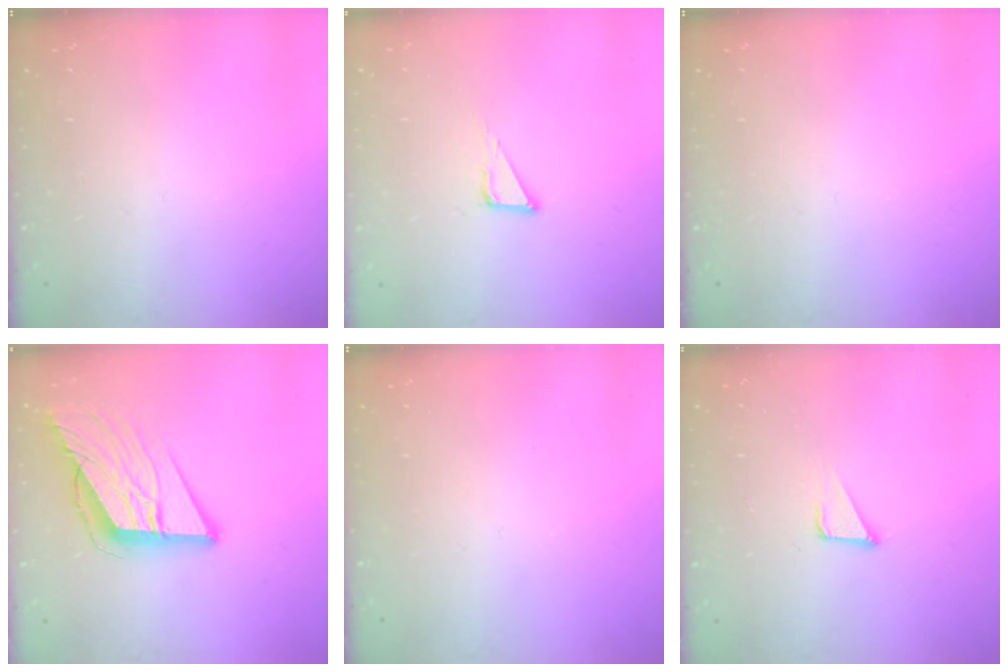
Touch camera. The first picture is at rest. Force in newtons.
{"total": 1.9, "press": 1.9, "slide": 0.1}
{"total": 0.0}
{"total": 11.3, "press": 11.2, "slide": 1.5}
{"total": 0.0}
{"total": 2.1, "press": 2.1, "slide": 0.1}